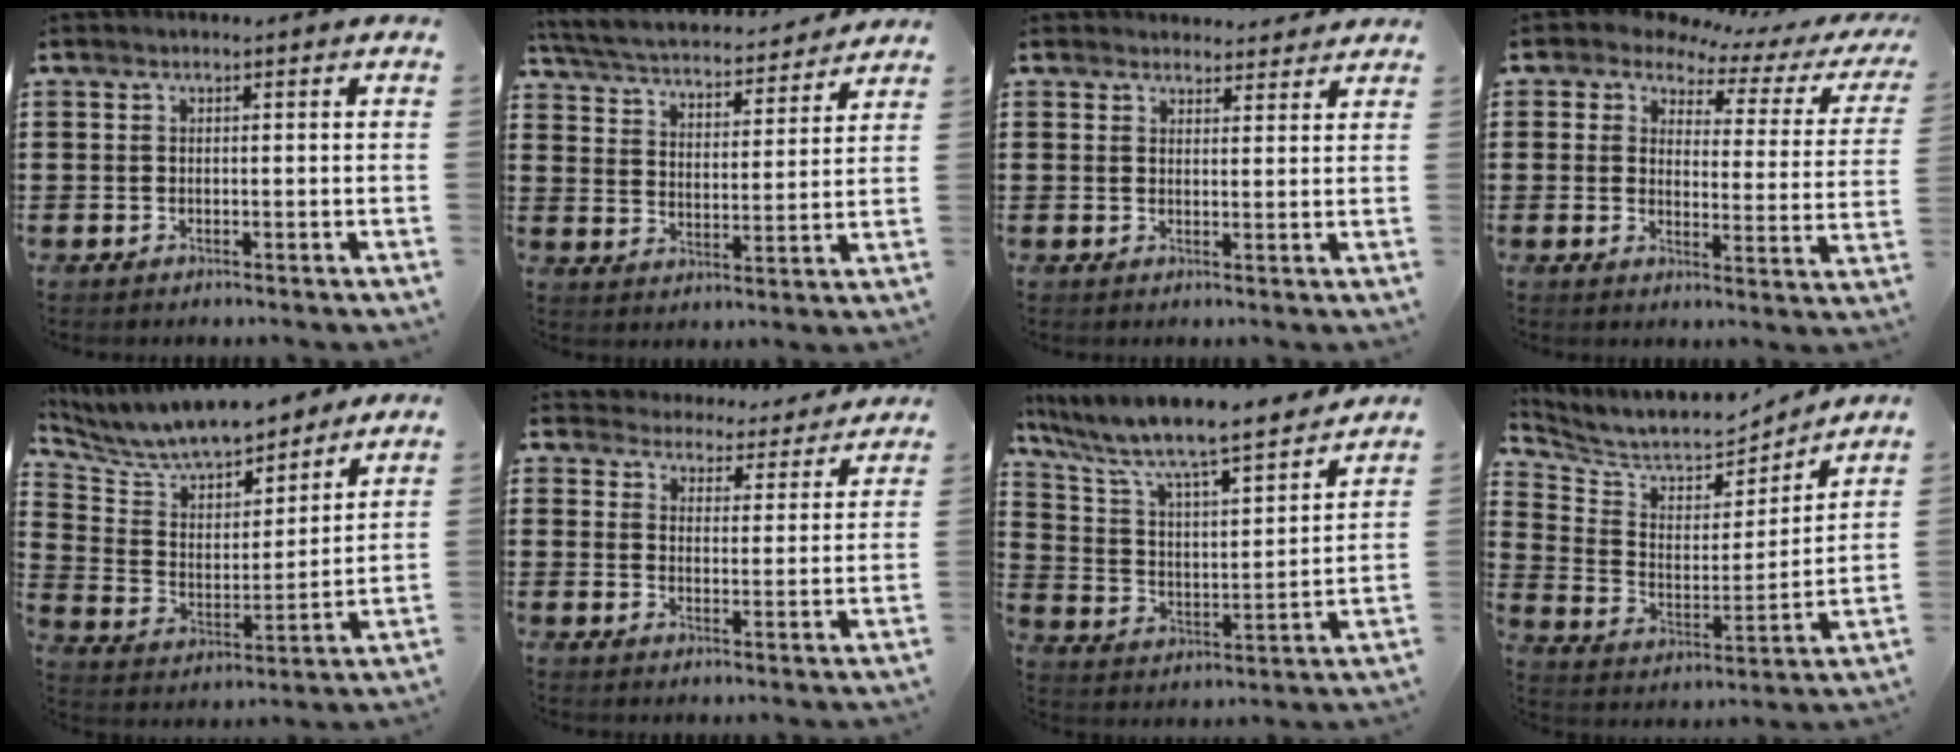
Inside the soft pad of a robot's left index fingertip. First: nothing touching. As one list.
[{"total": 4.3, "force": [4.2, 0.2, 1.0], "torque": [-0.043, -0.030, 0.065]}, {"total": 2.9, "force": [2.8, 0.7, 0.1], "torque": [-0.002, -0.011, 0.052]}, {"total": 4.4, "force": [3.7, 2.0, 1.4], "torque": [-0.047, -0.021, 0.059]}, {"total": 8.2, "force": [7.7, 1.8, 2.3], "torque": [-0.084, -0.052, 0.135]}, {"total": 4.5, "force": [4.4, 0.2, -0.4], "torque": [-0.010, -0.039, 0.074]}, {"total": 7.4, "force": [6.6, 0.4, 3.3], "torque": [-0.097, -0.055, 0.103]}, {"total": 6.7, "force": [6.3, 1.7, 1.4], "torque": [-0.065, -0.052, 0.106]}]